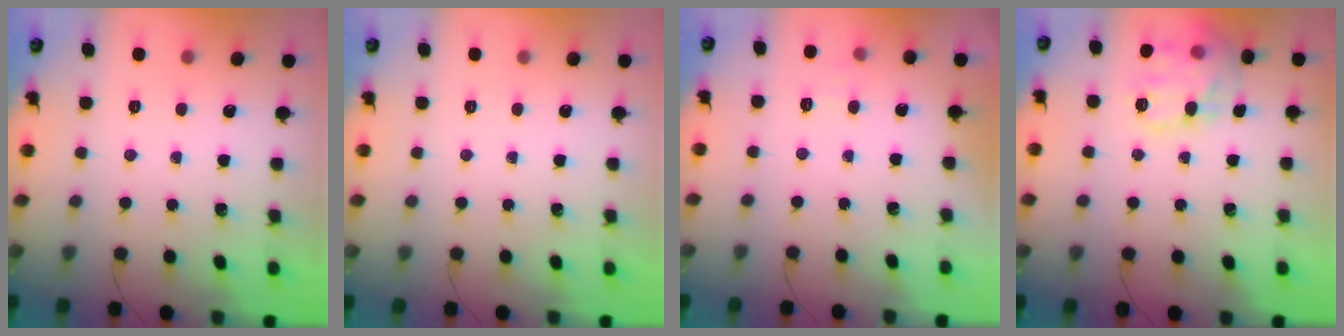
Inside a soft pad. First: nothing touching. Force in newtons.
{"total": 0.0}
{"total": 5.5, "press": 5.3, "slide": 1.5}
{"total": 15.4, "press": 15.4, "slide": 0.8}